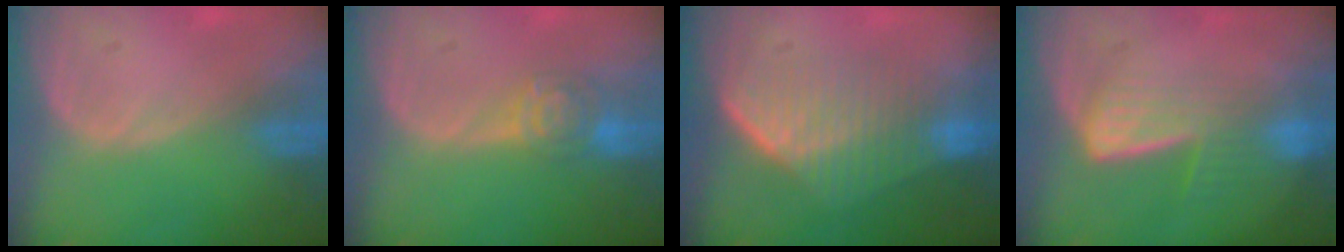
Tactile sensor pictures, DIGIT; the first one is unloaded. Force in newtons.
{"total": 4.6, "press": 4.3, "slide": 1.7}
{"total": 7.4, "press": 7.2, "slide": 1.7}
{"total": 7.0, "press": 5.9, "slide": 3.8}